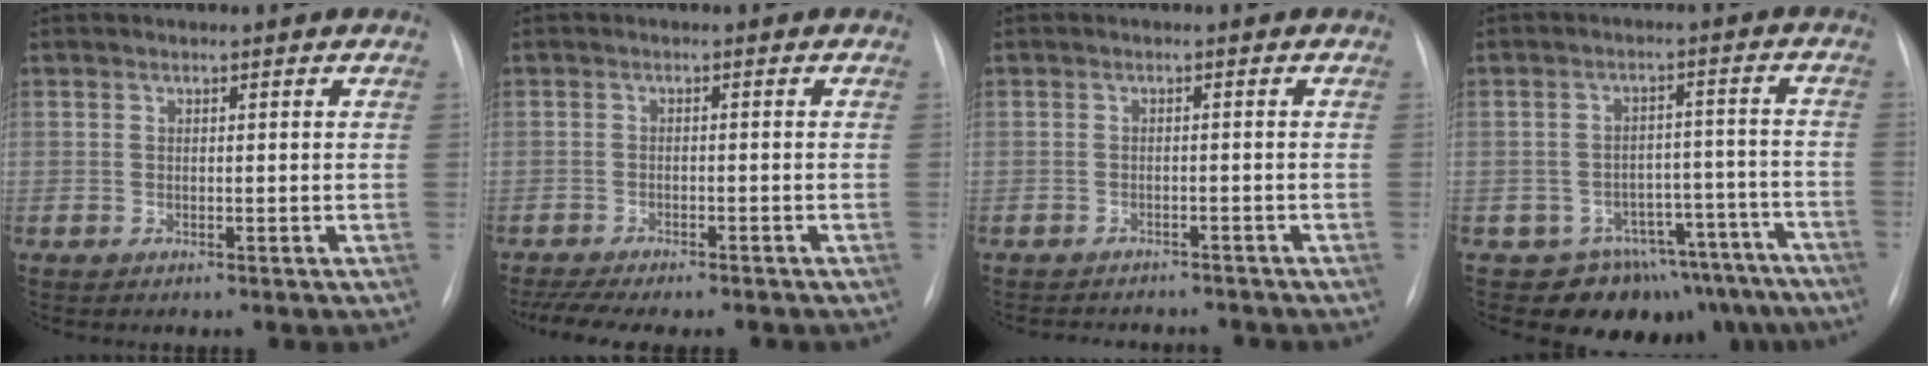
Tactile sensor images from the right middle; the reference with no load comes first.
{"total": 10.3, "force": [-8.9, 1.9, 4.9], "torque": [-0.071, -0.001, -0.124]}
{"total": 6.9, "force": [-6.4, 2.0, 1.4], "torque": [-0.016, 0.002, -0.076]}
{"total": 12.9, "force": [-10.5, 7.4, 1.5], "torque": [0.015, 0.056, -0.124]}